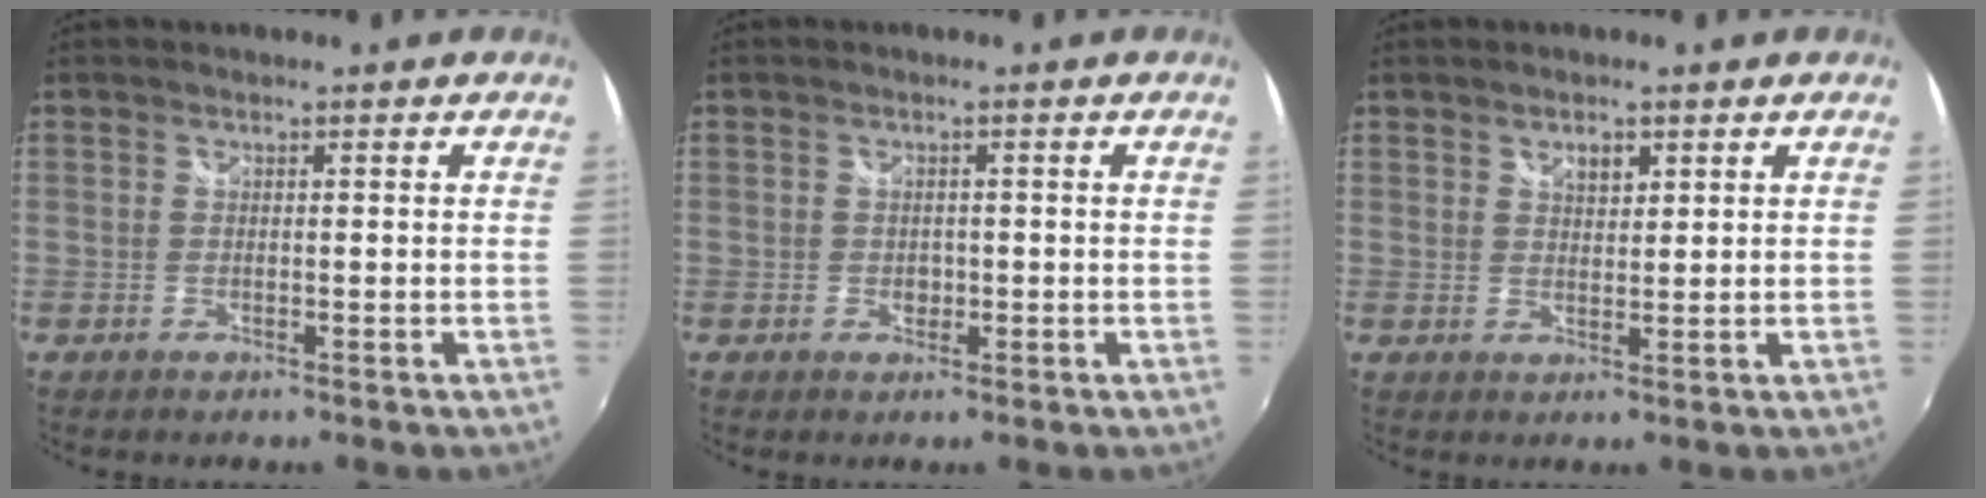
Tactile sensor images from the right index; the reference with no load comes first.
{"total": 1.7, "force": [-0.3, 1.4, 0.8], "torque": [-0.012, 0.000, -0.006]}
{"total": 2.5, "force": [1.4, 1.4, 1.5], "torque": [-0.021, 0.003, 0.024]}